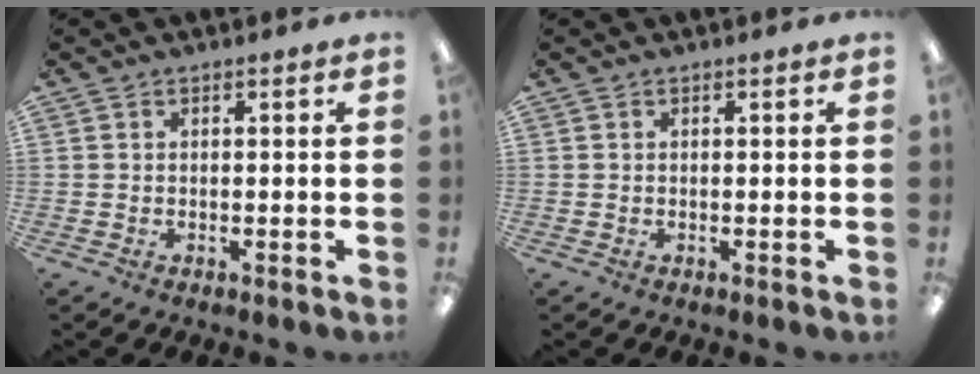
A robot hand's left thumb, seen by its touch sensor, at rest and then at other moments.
{"total": 0.0}